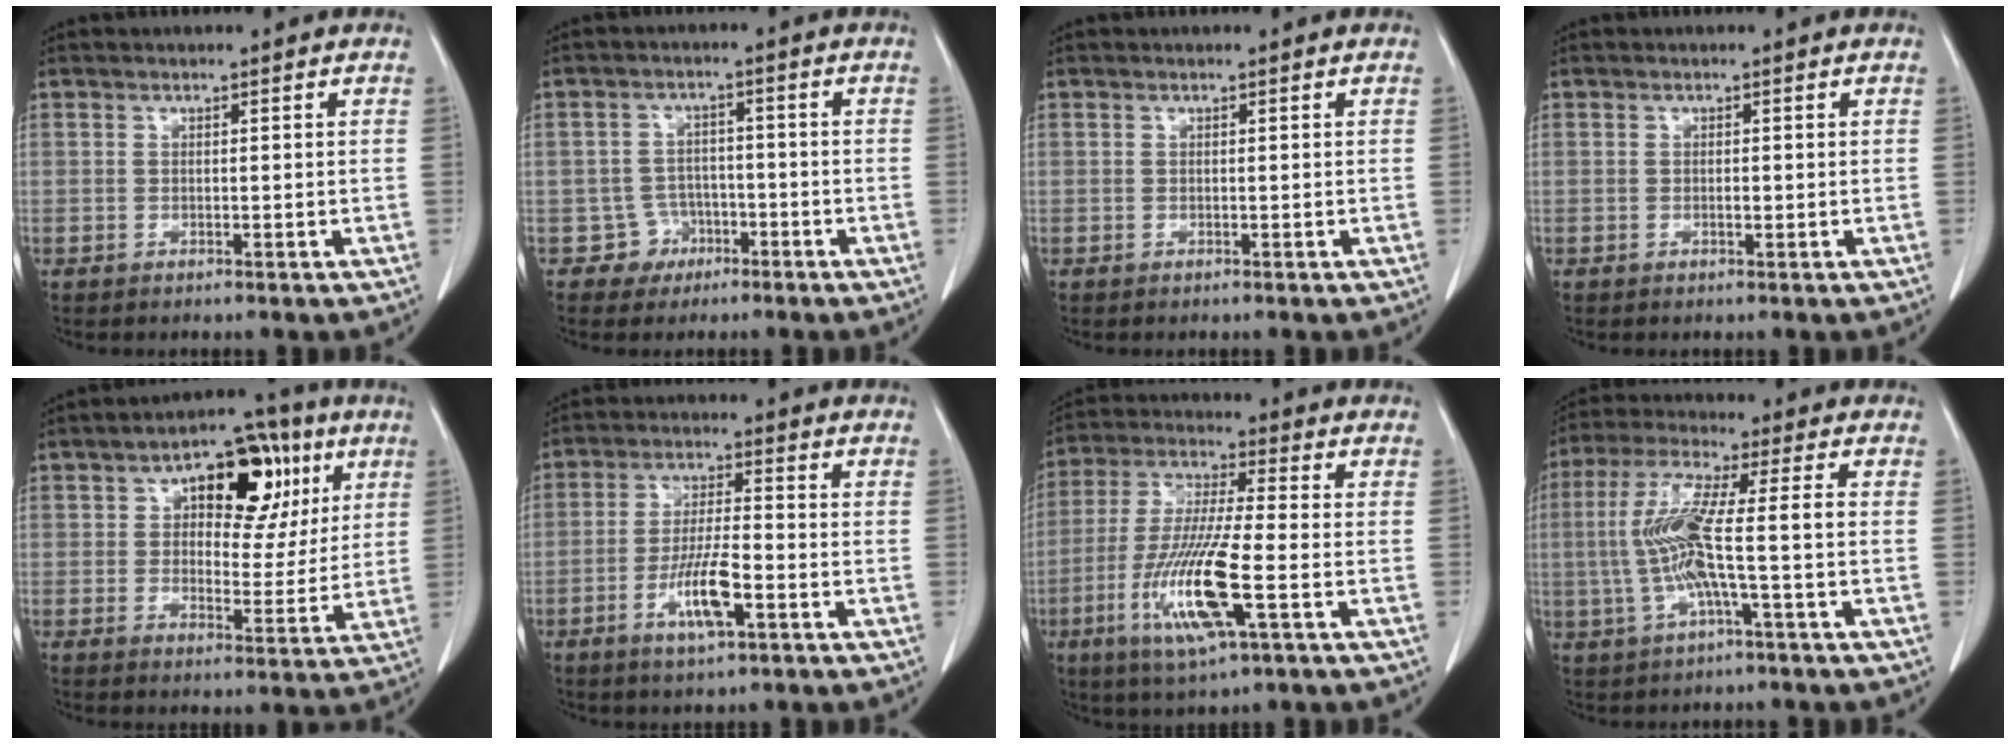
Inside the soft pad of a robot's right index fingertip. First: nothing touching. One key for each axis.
{"total": 4.2, "fx": -2.1, "fy": 3.6, "fz": -0.4, "tx": 0.016, "ty": 0.017, "tz": -0.031}
{"total": 0.0}
{"total": 0.7, "fx": -0.1, "fy": 0.3, "fz": 0.6, "tx": -0.012, "ty": -0.001, "tz": -0.001}
{"total": 12.9, "fx": 5.0, "fy": 6.8, "fz": 9.8, "tx": -0.122, "ty": 0.032, "tz": 0.073}
{"total": 7.9, "fx": -3.2, "fy": 1.4, "fz": 7.1, "tx": -0.136, "ty": -0.005, "tz": -0.056}
{"total": 14.0, "fx": -4.6, "fy": 1.1, "fz": 13.2, "tx": -0.272, "ty": -0.022, "tz": -0.087}
{"total": 10.1, "fx": -1.3, "fy": 0.8, "fz": 10.0, "tx": -0.214, "ty": 0.016, "tz": -0.030}